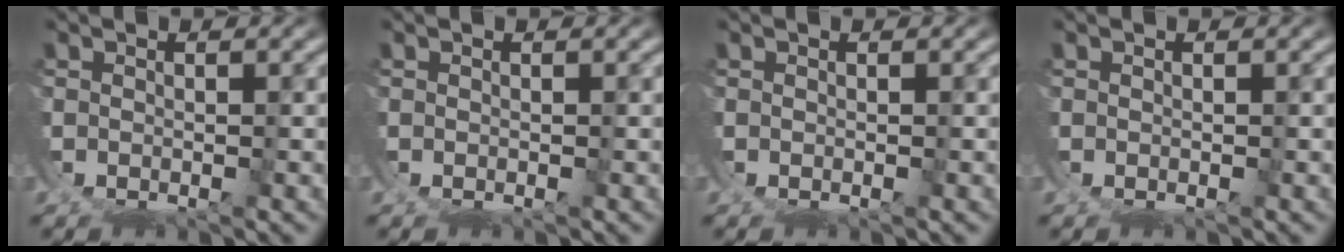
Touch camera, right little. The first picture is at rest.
{"total": 0.0}
{"total": 0.0}
{"total": 0.0}